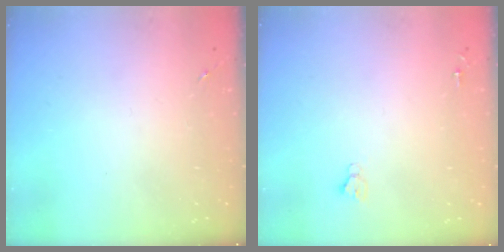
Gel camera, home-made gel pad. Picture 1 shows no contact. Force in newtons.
{"total": 2.7, "press": 2.7, "slide": 0.0}